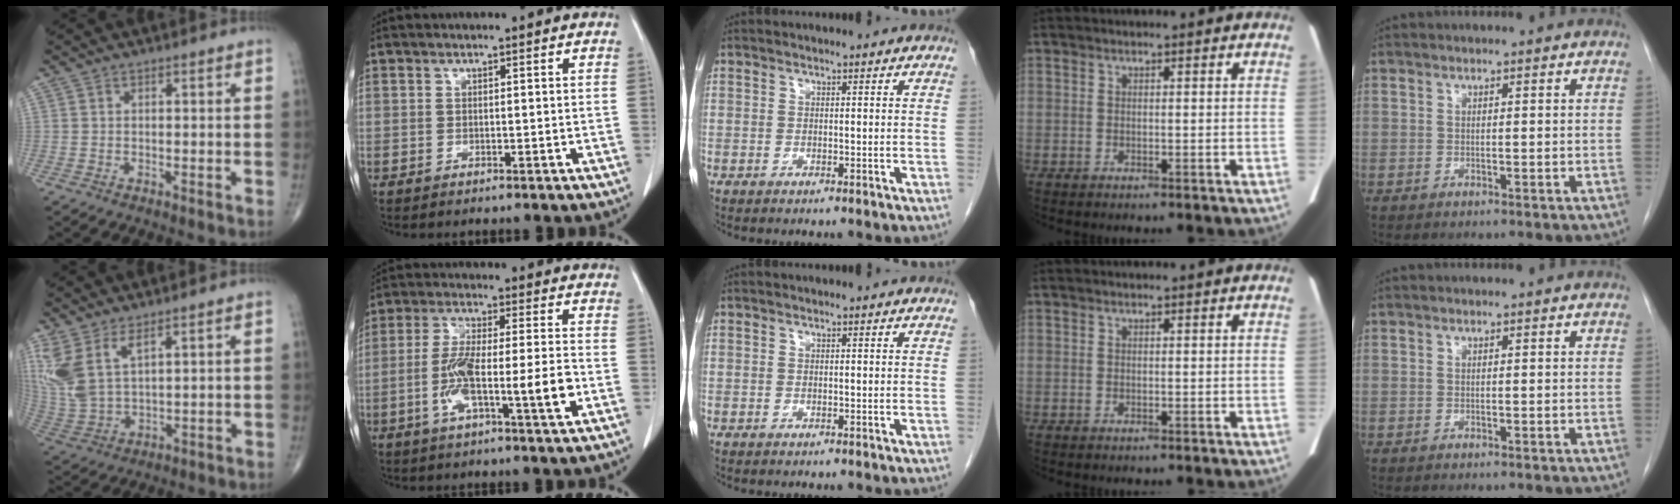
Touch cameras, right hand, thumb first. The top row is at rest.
{"thumb": {"total": 10.6, "force": [5.4, 4.5, 7.9], "torque": [-0.189, -0.020, 0.129]}, "index": {"total": 11.5, "force": [-3.1, 1.2, 11.1], "torque": [-0.201, 0.002, -0.055]}}